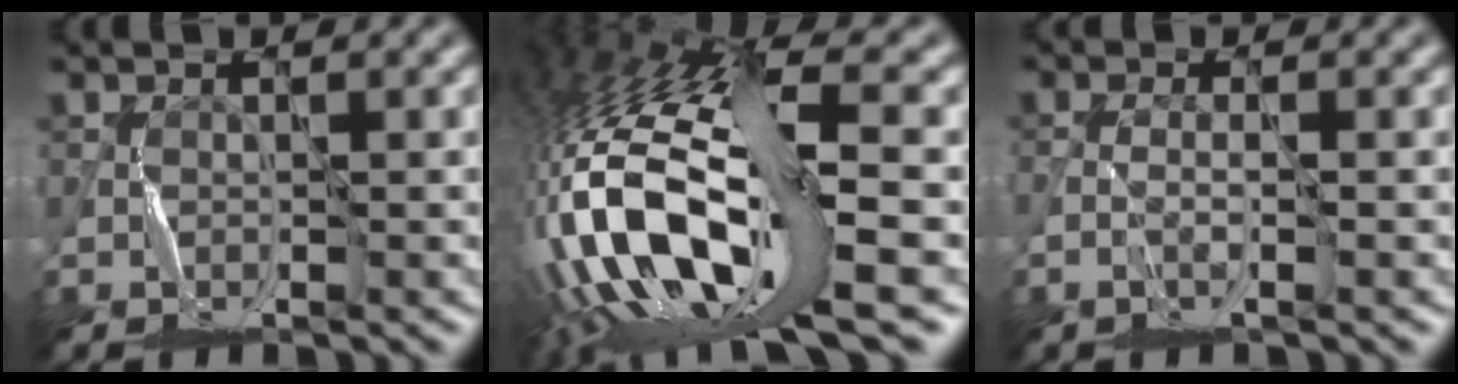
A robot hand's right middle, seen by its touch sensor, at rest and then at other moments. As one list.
[{"total": 17.6, "force": [-3.8, 6.2, 16.0], "torque": [-0.332, 0.002, -0.062]}, {"total": 1.2, "force": [-0.7, 0.1, 1.0], "torque": [-0.020, 0.000, -0.021]}]